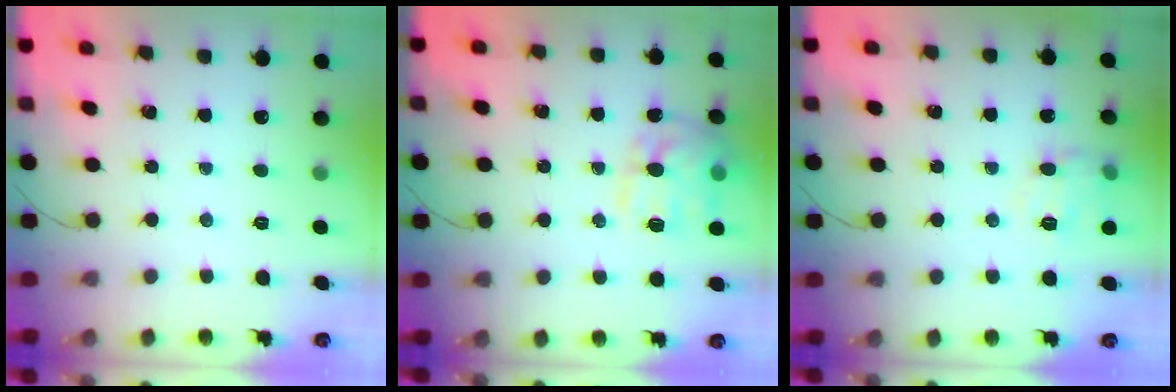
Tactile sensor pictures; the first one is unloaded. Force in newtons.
{"total": 15.8, "press": 15.7, "slide": 1.0}
{"total": 10.6, "press": 10.6, "slide": 0.3}